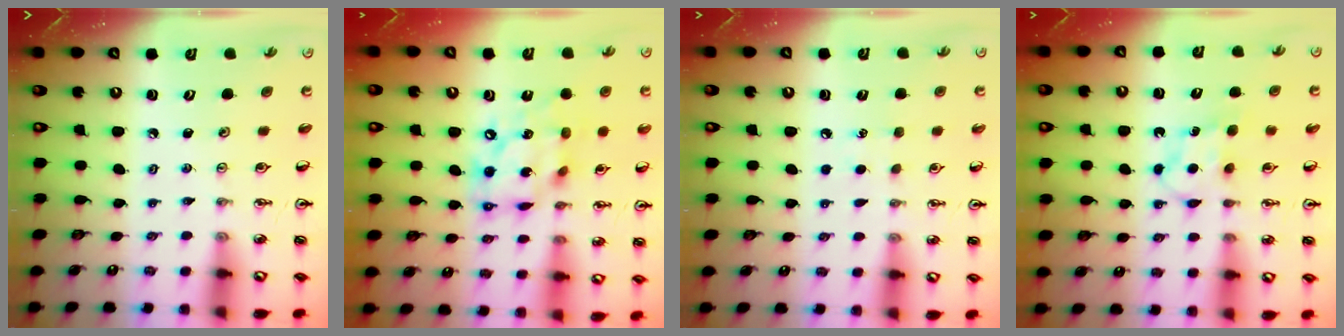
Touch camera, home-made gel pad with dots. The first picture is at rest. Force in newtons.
{"total": 14.3, "press": 14.2, "slide": 1.7}
{"total": 4.8, "press": 4.8, "slide": 0.5}
{"total": 6.4, "press": 6.3, "slide": 0.6}